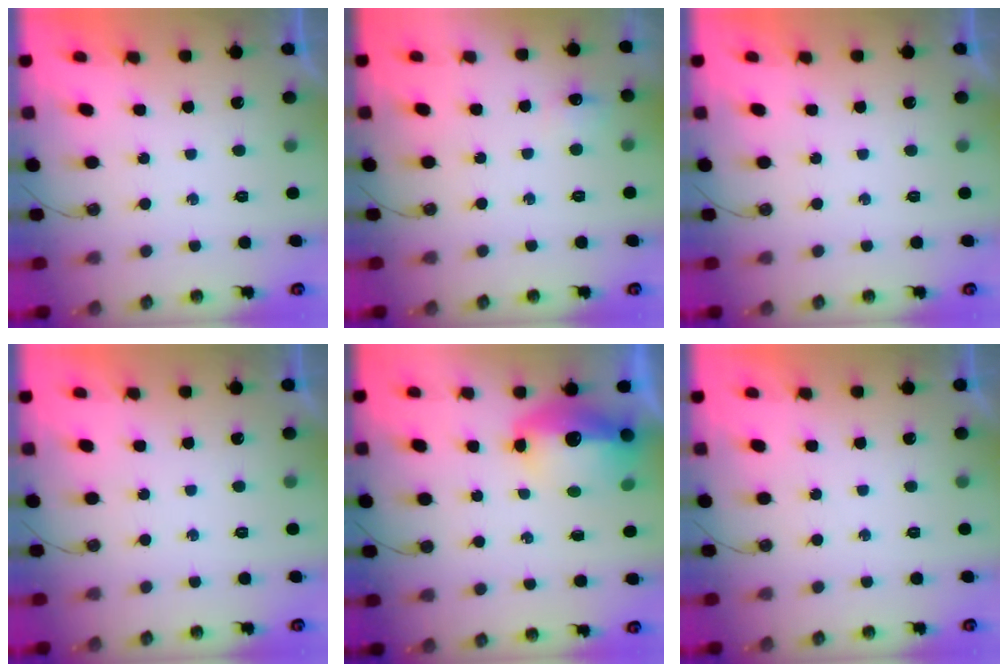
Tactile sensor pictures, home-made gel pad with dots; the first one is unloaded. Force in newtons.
{"total": 6.0, "press": 6.0, "slide": 0.8}
{"total": 0.0}
{"total": 0.0}
{"total": 15.0, "press": 14.9, "slide": 1.2}
{"total": 0.0}